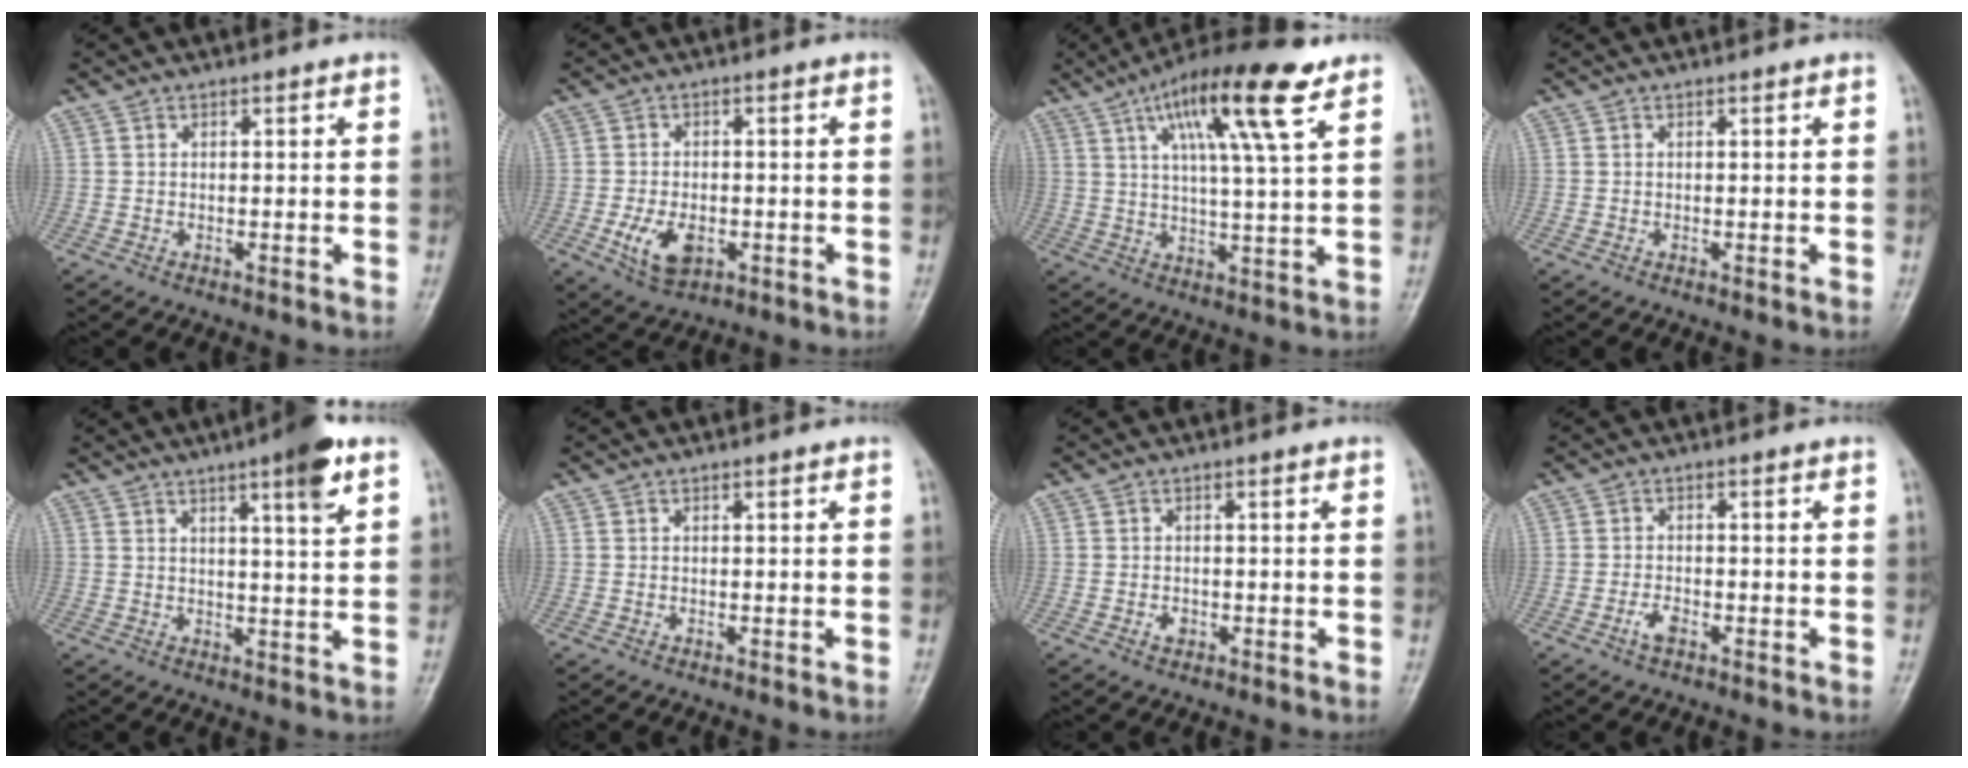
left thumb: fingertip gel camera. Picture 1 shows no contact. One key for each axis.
{"total": 6.8, "fx": -2.1, "fy": 4.2, "fz": 4.9, "tx": -0.087, "ty": -0.001, "tz": -0.032}
{"total": 16.0, "fx": 8.0, "fy": 2.8, "fz": 13.6, "tx": -0.225, "ty": -0.014, "tz": 0.130}
{"total": 0.0}
{"total": 7.9, "fx": 4.3, "fy": 1.0, "fz": 6.5, "tx": -0.090, "ty": -0.020, "tz": 0.059}
{"total": 0.0}
{"total": 1.5, "fx": -0.6, "fy": 1.1, "fz": 0.8, "tx": -0.010, "ty": 0.002, "tz": -0.009}
{"total": 2.5, "fx": -1.4, "fy": 1.2, "fz": 1.7, "tx": -0.036, "ty": 0.008, "tz": -0.027}